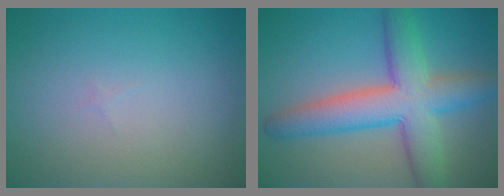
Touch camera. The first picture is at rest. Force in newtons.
{"total": 8.3, "press": 8.3, "slide": 0.5}